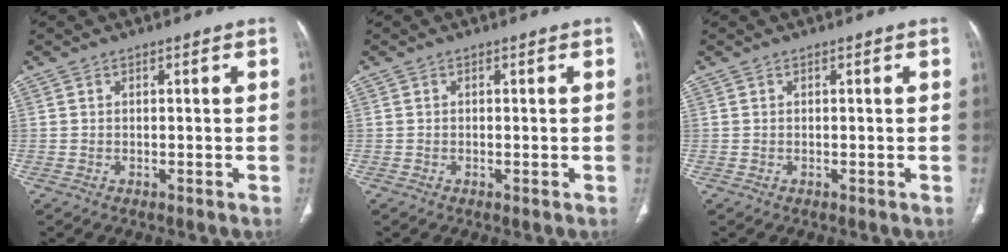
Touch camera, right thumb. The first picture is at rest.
{"total": 0.0}
{"total": 0.0}